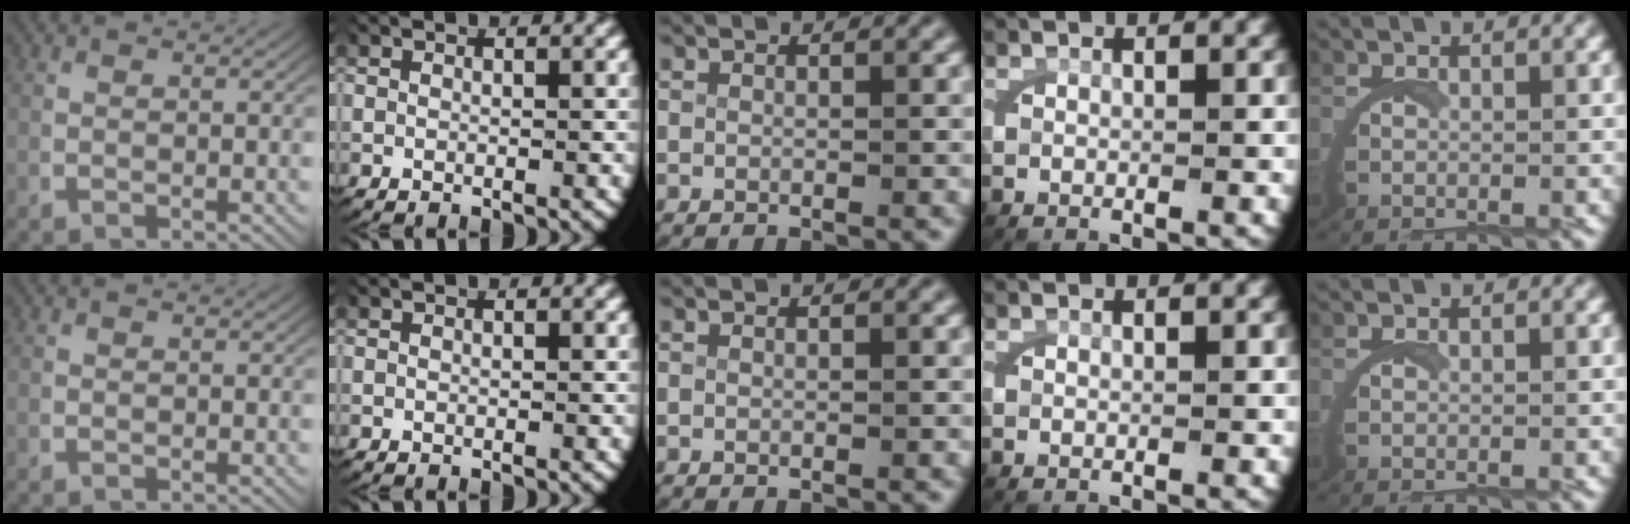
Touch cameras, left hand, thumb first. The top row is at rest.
{}